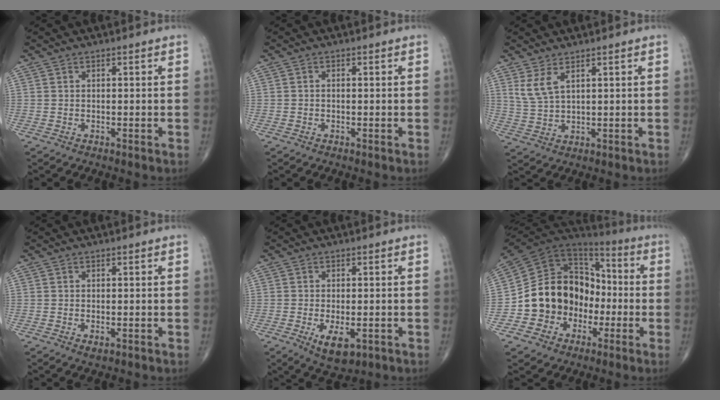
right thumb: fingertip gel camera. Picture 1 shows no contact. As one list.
[{"total": 0.0}, {"total": 4.4, "force": [2.4, 1.4, 3.4], "torque": [-0.077, -0.012, 0.060]}, {"total": 1.3, "force": [-0.5, 0.6, 1.0], "torque": [-0.014, -0.003, -0.007]}, {"total": 6.2, "force": [-2.1, 2.9, 5.1], "torque": [-0.078, -0.009, -0.026]}, {"total": 18.2, "force": [-4.4, 15.2, 8.9], "torque": [-0.112, 0.070, -0.075]}]